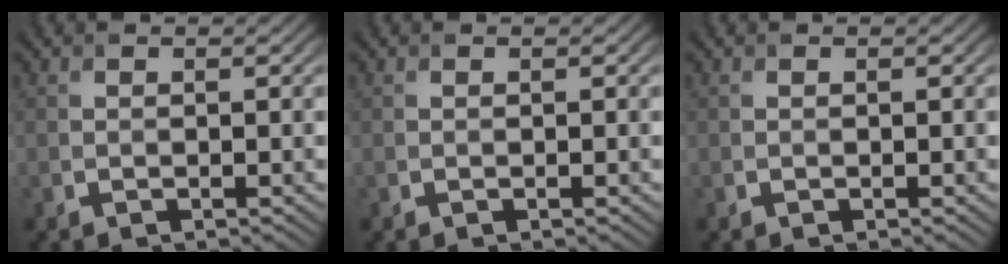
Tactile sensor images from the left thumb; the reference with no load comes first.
{"total": 0.0}
{"total": 0.0}